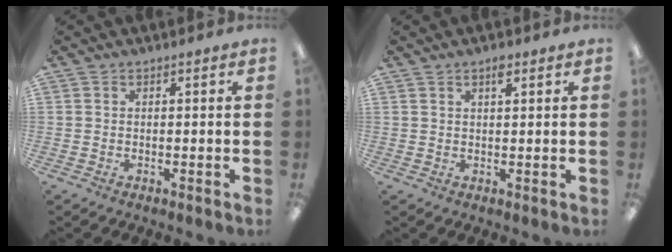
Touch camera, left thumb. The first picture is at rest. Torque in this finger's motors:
{"motor_torque": [-0.05, 0.02, -0.42, 0.15, -0.01]}